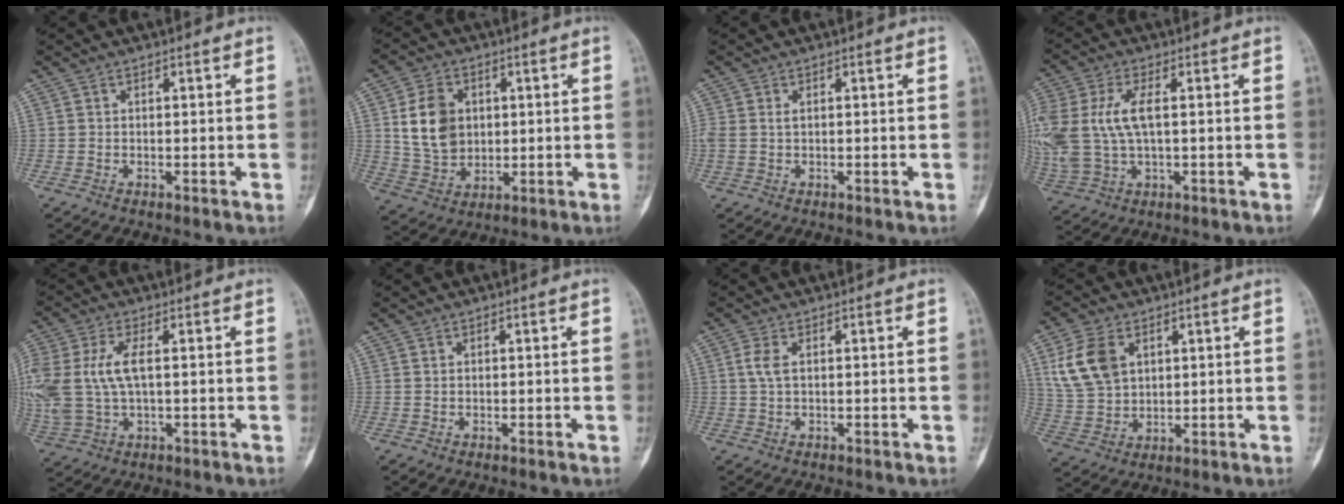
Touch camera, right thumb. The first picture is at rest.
{"total": 11.1, "force": [2.2, 8.5, 6.8], "torque": [-0.103, -0.008, 0.050]}
{"total": 2.1, "force": [0.3, 1.3, 1.6], "torque": [-0.052, 0.009, 0.011]}
{"total": 15.4, "force": [1.5, 8.4, 12.8], "torque": [-0.323, 0.004, 0.038]}
{"total": 13.7, "force": [1.3, 7.4, 11.5], "torque": [-0.289, 0.007, 0.033]}
{"total": 0.6, "force": [0.2, 0.4, 0.4], "torque": [-0.010, 0.003, 0.005]}
{"total": 2.8, "force": [0.6, 1.3, 2.4], "torque": [-0.065, 0.008, 0.015]}
{"total": 10.6, "force": [3.9, 7.3, 6.7], "torque": [-0.124, -0.008, 0.085]}